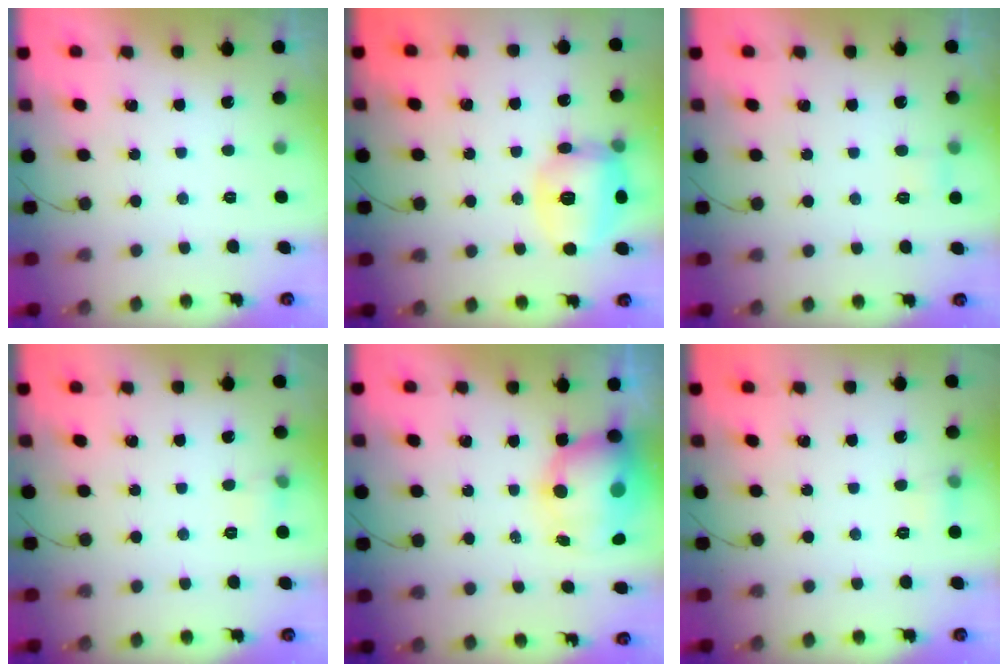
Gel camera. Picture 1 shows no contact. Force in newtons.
{"total": 15.6, "press": 15.5, "slide": 1.3}
{"total": 2.6, "press": 2.4, "slide": 1.0}
{"total": 4.8, "press": 4.6, "slide": 1.5}
{"total": 10.9, "press": 10.5, "slide": 2.6}
{"total": 6.7, "press": 3.7, "slide": 5.6}